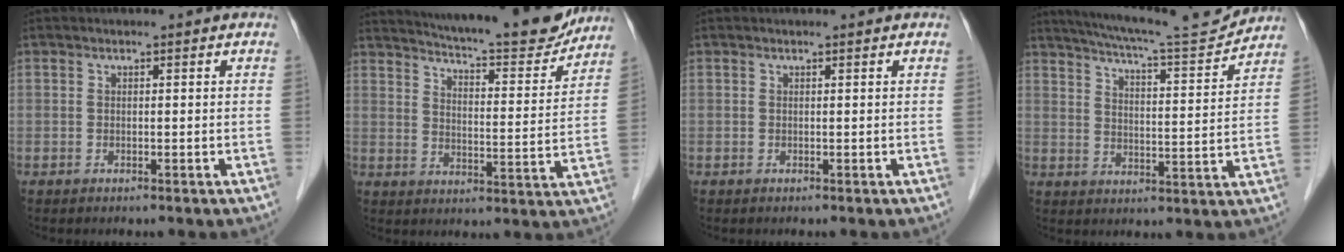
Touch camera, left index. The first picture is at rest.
{"total": 18.2, "force": [16.8, 1.9, 6.7], "torque": [-0.102, -0.036, 0.222]}
{"total": 0.0}
{"total": 13.9, "force": [13.1, -0.2, 4.8], "torque": [-0.084, -0.013, 0.189]}